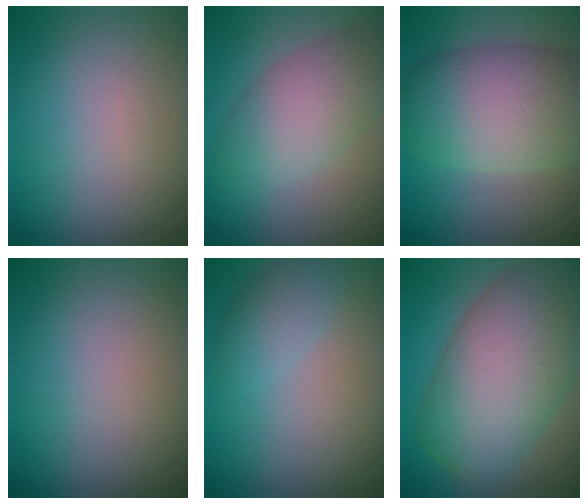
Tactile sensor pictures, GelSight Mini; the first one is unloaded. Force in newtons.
{"total": 5.2, "press": 5.2, "slide": 0.5}
{"total": 9.1, "press": 9.1, "slide": 0.3}
{"total": 0.0}
{"total": 2.3, "press": 2.3, "slide": 0.2}
{"total": 11.8, "press": 11.8, "slide": 0.5}